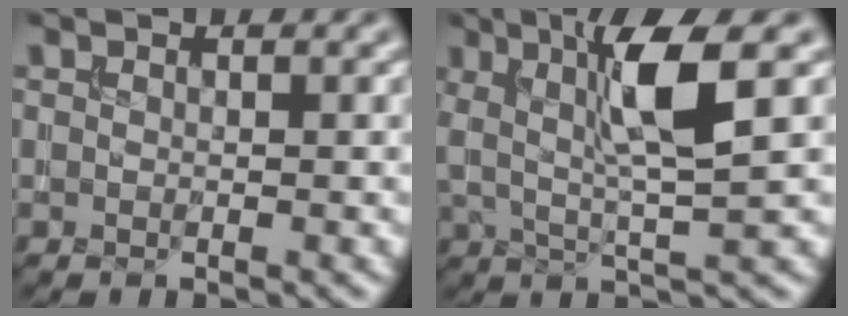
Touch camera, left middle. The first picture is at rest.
{"total": 6.6, "force": [1.7, 1.2, 6.3], "torque": [-0.118, 0.002, 0.034]}